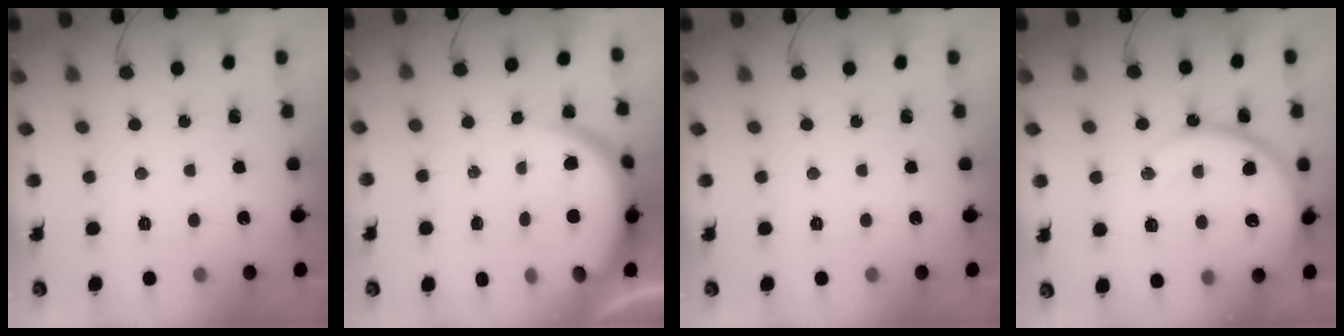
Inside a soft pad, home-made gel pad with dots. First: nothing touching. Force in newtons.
{"total": 7.7, "press": 7.7, "slide": 0.6}
{"total": 0.0}
{"total": 17.0, "press": 16.9, "slide": 1.5}